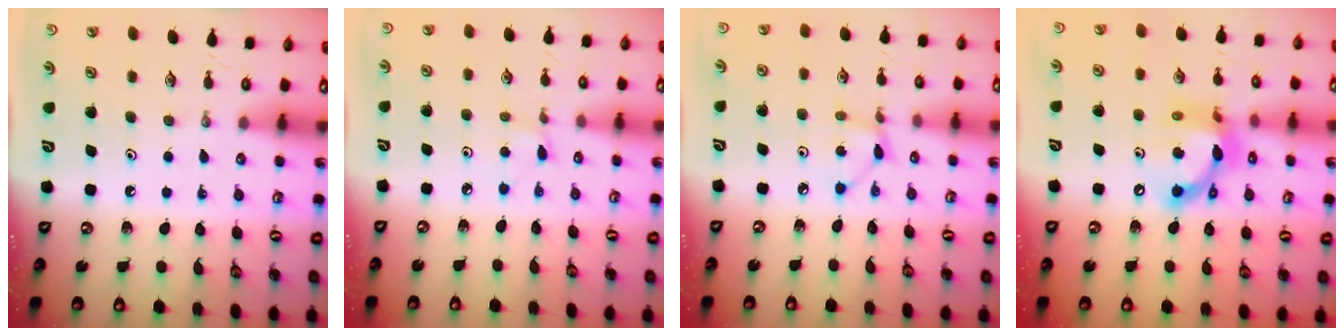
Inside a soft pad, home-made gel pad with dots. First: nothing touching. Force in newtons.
{"total": 1.1, "press": 1.1, "slide": 0.1}
{"total": 4.2, "press": 4.2, "slide": 0.3}
{"total": 13.9, "press": 13.9, "slide": 0.7}